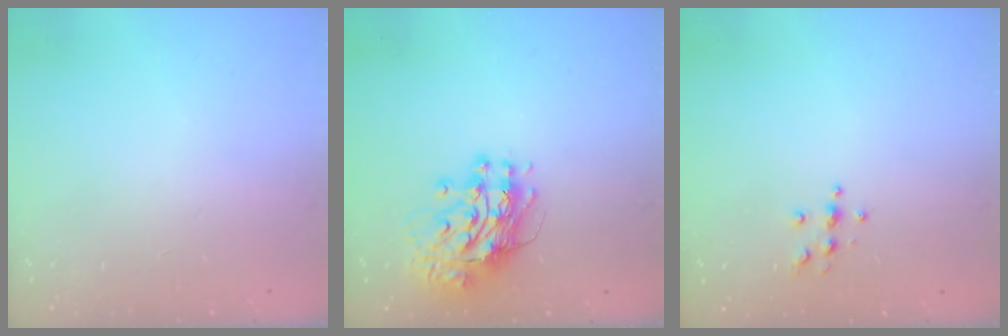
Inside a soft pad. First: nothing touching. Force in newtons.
{"total": 12.0, "press": 11.9, "slide": 1.7}
{"total": 4.5, "press": 4.4, "slide": 0.6}